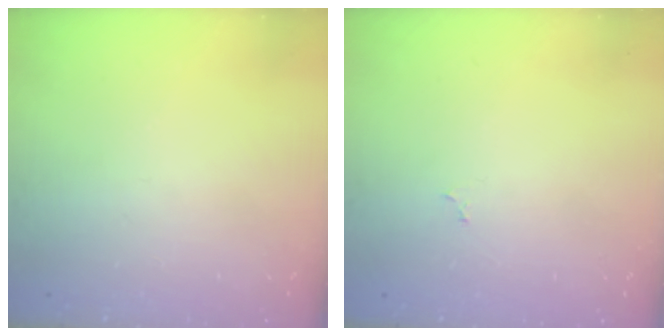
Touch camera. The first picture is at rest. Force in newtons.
{"total": 2.3, "press": 2.3, "slide": 0.2}